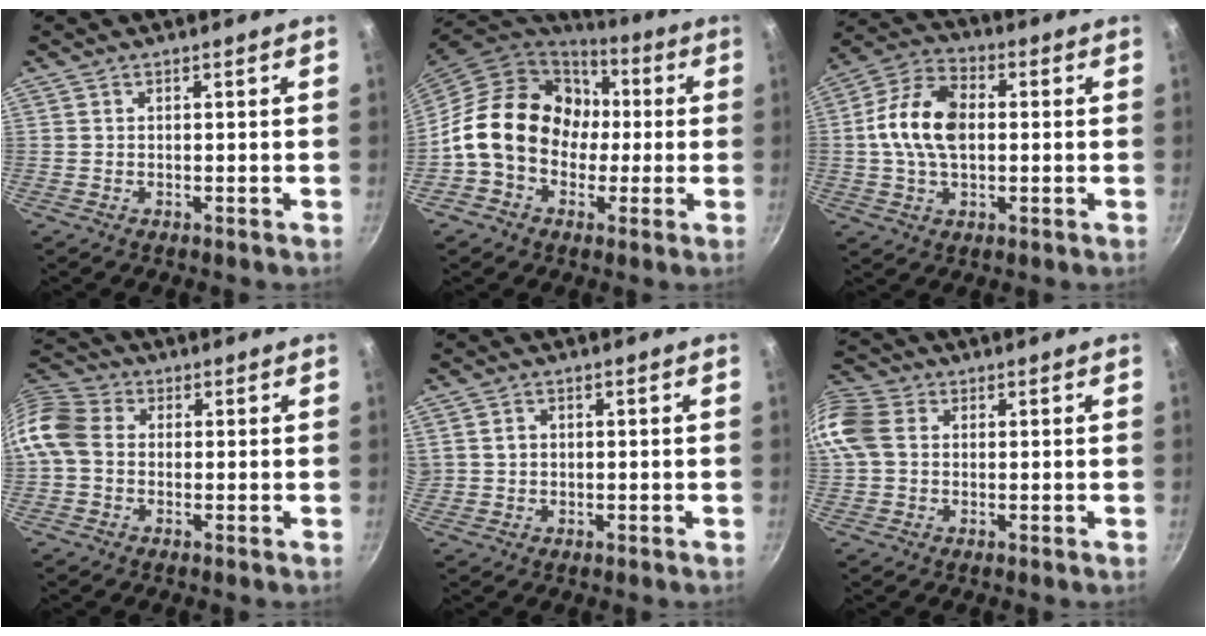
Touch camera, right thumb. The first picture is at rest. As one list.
[{"total": 18.0, "force": [0.1, 14.7, 10.4], "torque": [-0.134, 0.044, -0.007]}, {"total": 13.1, "force": [0.6, 8.4, 10.1], "torque": [-0.173, 0.023, -0.005]}, {"total": 10.8, "force": [-0.1, 8.6, 6.5], "torque": [-0.122, 0.023, -0.022]}, {"total": 2.3, "force": [0.5, 2.0, 1.0], "torque": [-0.008, 0.006, 0.012]}, {"total": 10.5, "force": [1.5, 8.2, 6.4], "torque": [-0.133, 0.018, 0.014]}]